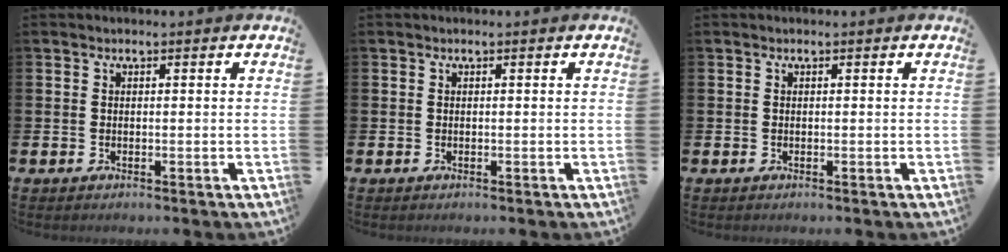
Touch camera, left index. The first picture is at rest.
{"total": 0.0}
{"total": 0.0}